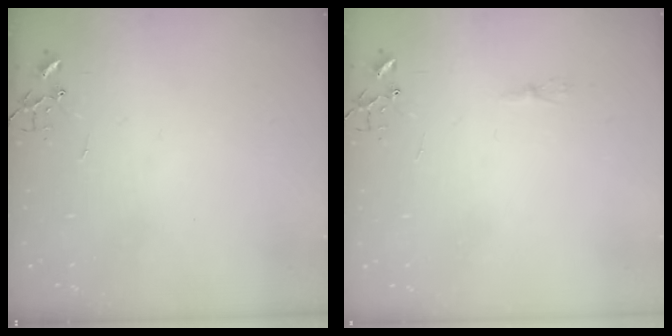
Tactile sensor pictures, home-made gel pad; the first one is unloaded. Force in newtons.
{"total": 4.7, "press": 4.6, "slide": 0.6}